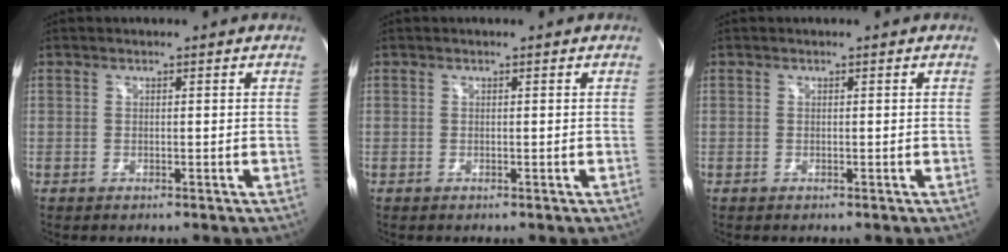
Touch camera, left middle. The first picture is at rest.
{"total": 0.0}
{"total": 0.0}